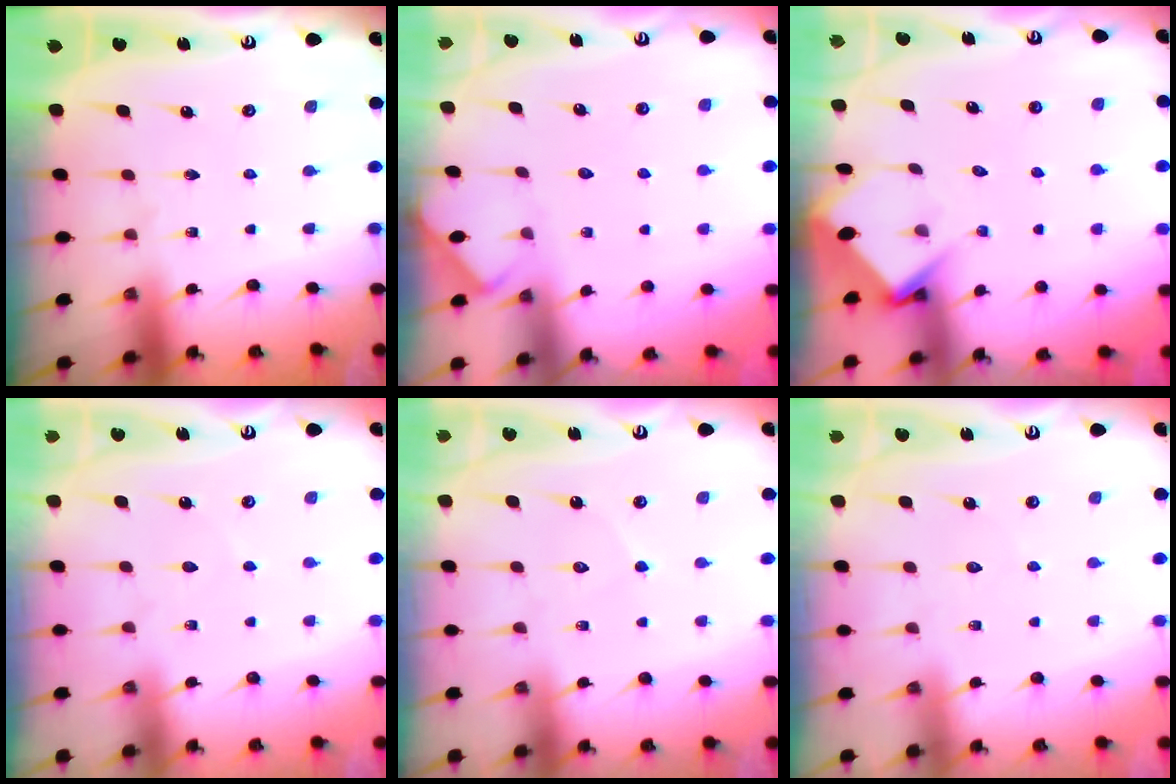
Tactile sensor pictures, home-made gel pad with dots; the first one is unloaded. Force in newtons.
{"total": 3.3, "press": 3.3, "slide": 0.4}
{"total": 4.3, "press": 4.3, "slide": 0.4}
{"total": 2.3, "press": 2.3, "slide": 0.3}
{"total": 4.3, "press": 4.3, "slide": 0.4}
{"total": 3.6, "press": 3.6, "slide": 0.5}